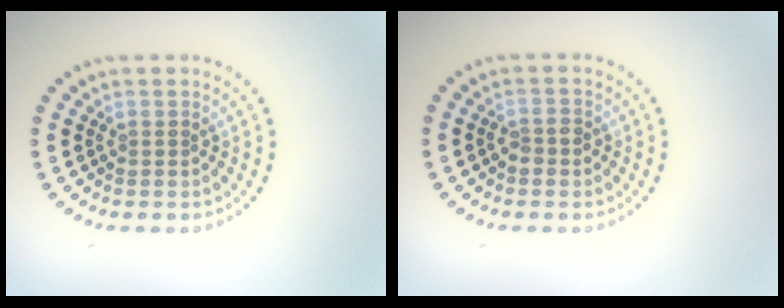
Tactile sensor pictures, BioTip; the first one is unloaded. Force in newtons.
{"total": 1.4, "press": 1.3, "slide": 0.5}